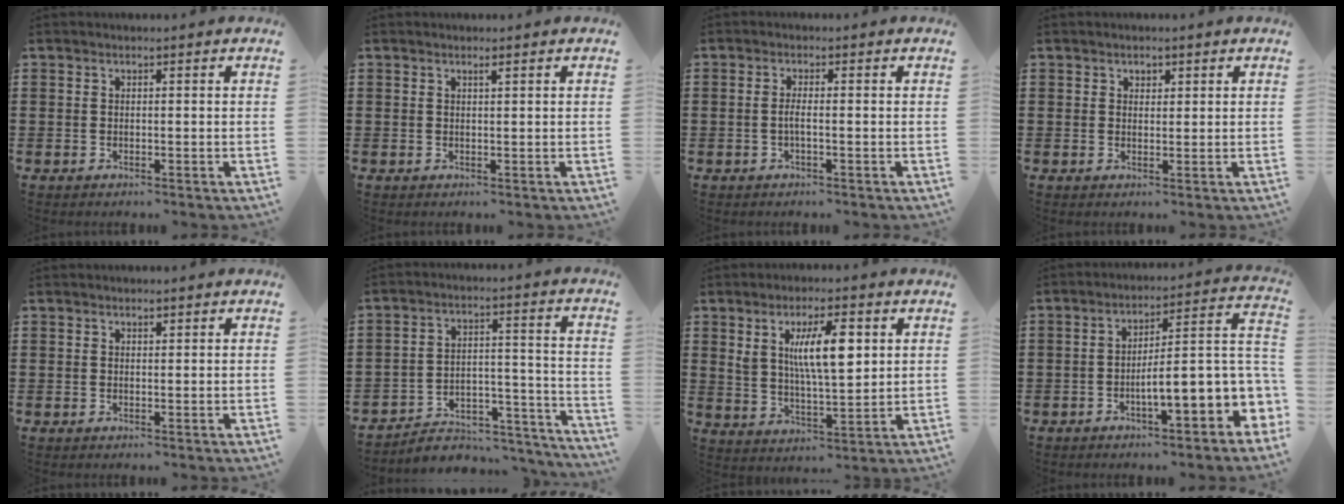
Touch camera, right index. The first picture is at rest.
{"total": 0.6, "force": [0.4, 0.0, 0.5], "torque": [-0.009, -0.001, 0.008]}
{"total": 2.1, "force": [-0.6, 0.1, 2.0], "torque": [-0.045, -0.005, -0.013]}
{"total": 1.2, "force": [0.7, 0.9, 0.3], "torque": [-0.008, 0.003, 0.014]}
{"total": 0.6, "force": [0.4, 0.3, 0.2], "torque": [-0.005, 0.002, 0.008]}
{"total": 5.1, "force": [-4.7, 1.7, 1.0], "torque": [-0.017, 0.011, -0.094]}
{"total": 9.6, "force": [3.2, 3.2, 8.5], "torque": [-0.163, 0.006, 0.053]}
{"total": 8.4, "force": [-2.6, 1.4, 7.9], "torque": [-0.135, -0.033, -0.051]}